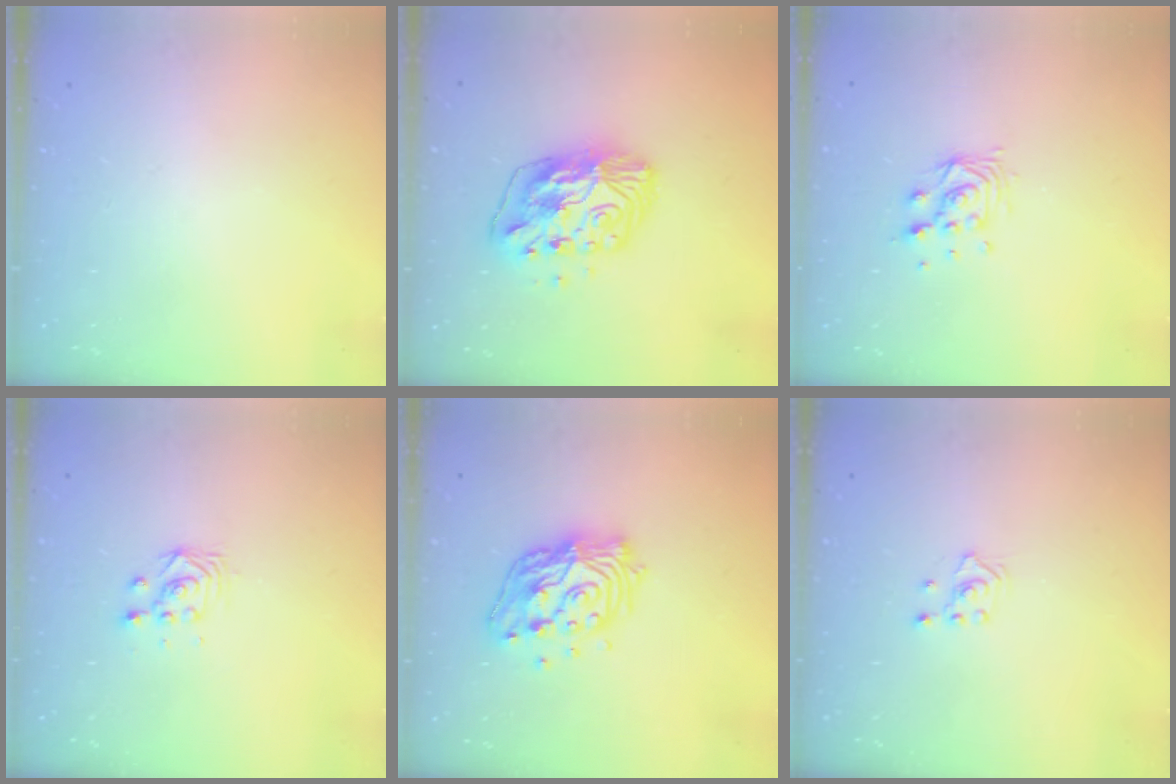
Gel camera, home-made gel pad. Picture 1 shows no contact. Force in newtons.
{"total": 11.0, "press": 11.0, "slide": 0.5}
{"total": 8.2, "press": 8.2, "slide": 0.6}
{"total": 3.0, "press": 2.9, "slide": 0.3}
{"total": 18.0, "press": 17.9, "slide": 1.6}
{"total": 2.1, "press": 1.8, "slide": 0.9}